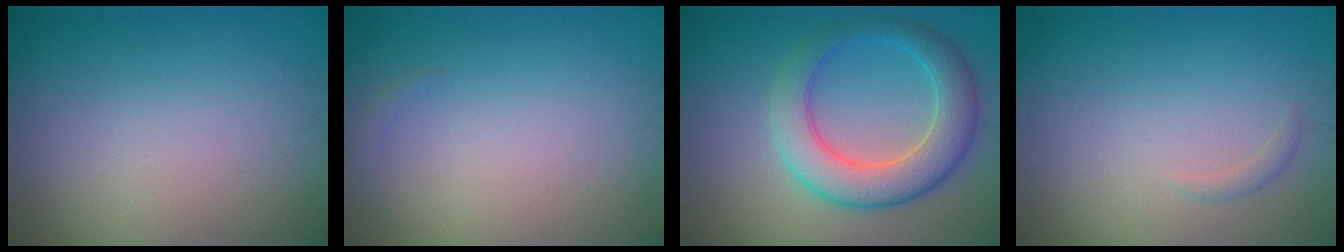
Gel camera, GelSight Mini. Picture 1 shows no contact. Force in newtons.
{"total": 0.5, "press": 0.5, "slide": 0.1}
{"total": 6.1, "press": 6.1, "slide": 0.6}
{"total": 0.7, "press": 0.7, "slide": 0.0}